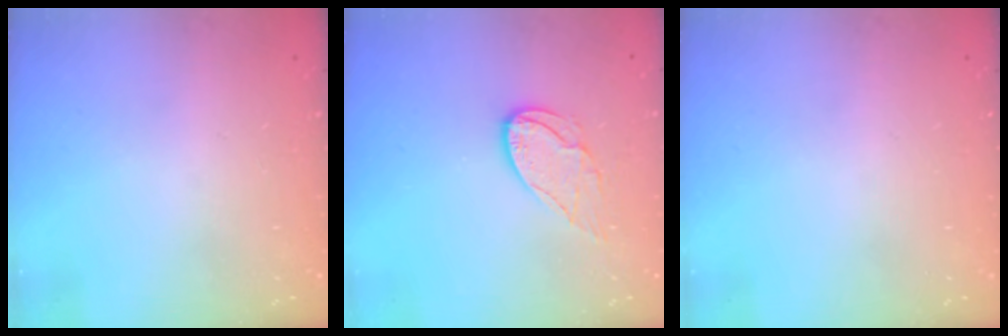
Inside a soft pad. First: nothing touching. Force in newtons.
{"total": 8.8, "press": 8.8, "slide": 0.6}
{"total": 0.0}